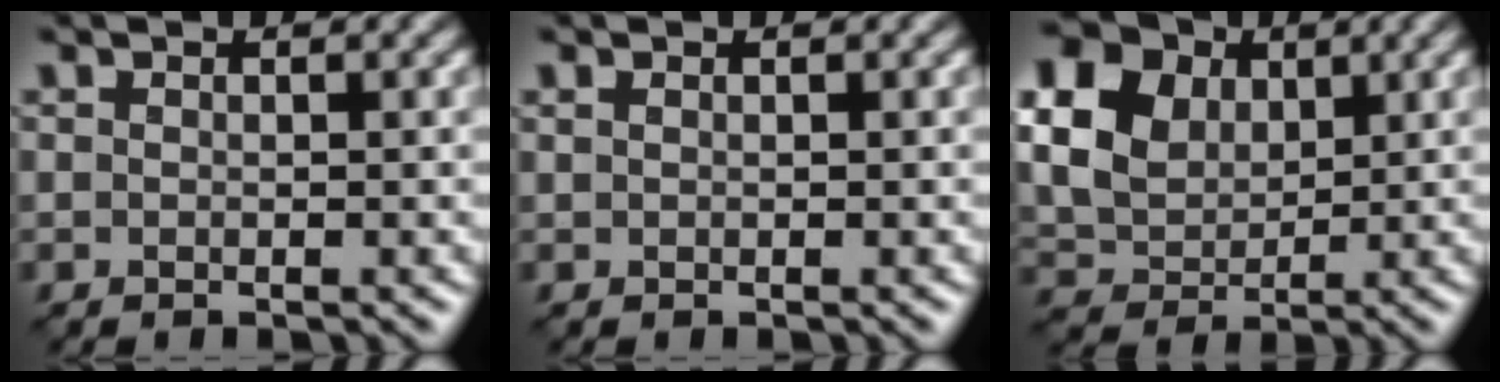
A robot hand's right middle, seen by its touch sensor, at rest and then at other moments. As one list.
[{"total": 0.0}, {"total": 15.3, "force": [5.8, 12.1, 7.3], "torque": [-0.191, 0.030, 0.101]}]